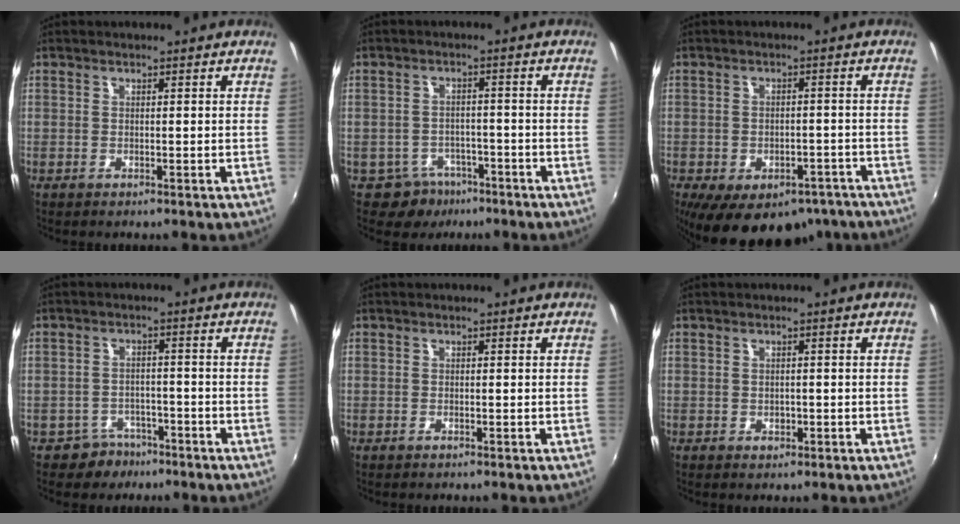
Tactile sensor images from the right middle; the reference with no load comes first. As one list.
[{"total": 4.8, "force": [-3.2, 3.6, 0.6], "torque": [-0.020, 0.012, -0.042]}, {"total": 17.3, "force": [-11.3, 9.5, 9.0], "torque": [-0.176, -0.016, -0.135]}, {"total": 4.0, "force": [-2.8, 2.8, -0.1], "torque": [-0.006, 0.014, -0.040]}, {"total": 0.6, "force": [-0.4, 0.0, 0.5], "torque": [-0.006, 0.000, -0.009]}, {"total": 1.5, "force": [-0.6, 1.2, 0.6], "torque": [-0.010, -0.002, -0.008]}]